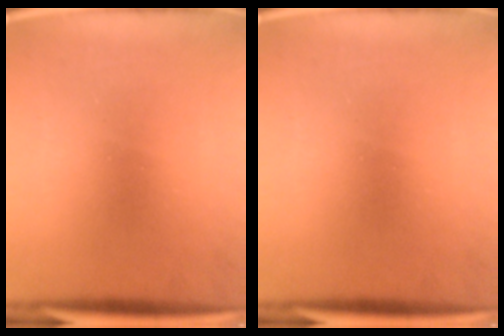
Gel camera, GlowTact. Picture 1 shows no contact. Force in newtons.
{"total": 0.0}